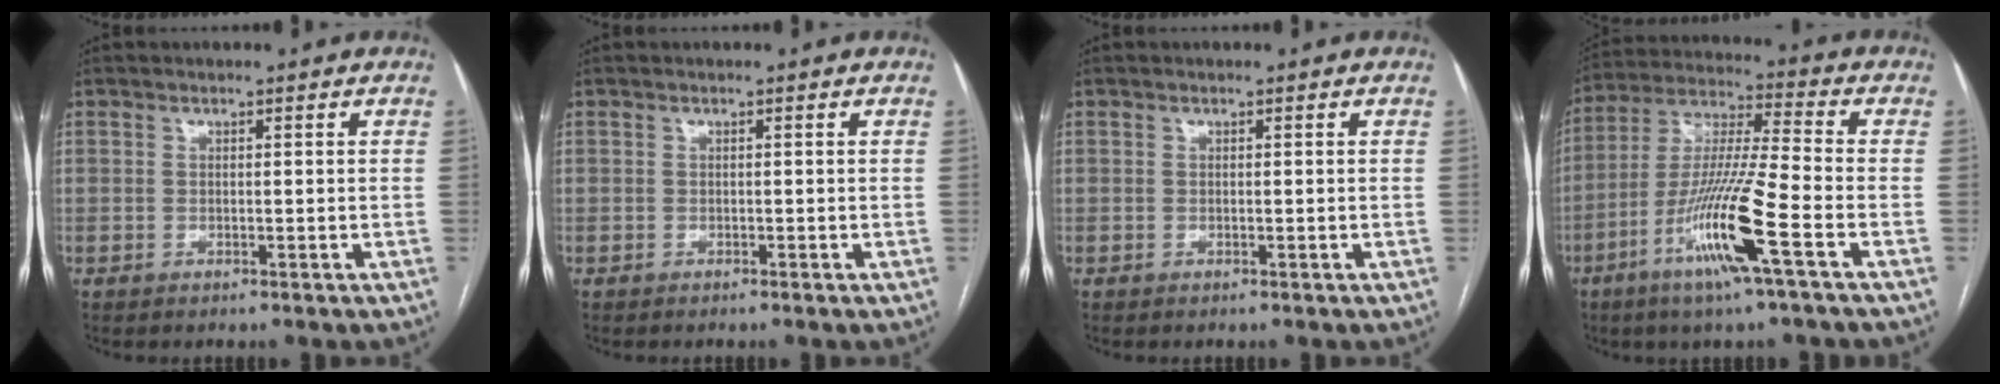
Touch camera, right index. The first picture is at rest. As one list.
[{"total": 0.0}, {"total": 0.0}, {"total": 14.8, "force": [-6.4, -0.4, 13.4], "torque": [-0.270, -0.015, -0.125]}]